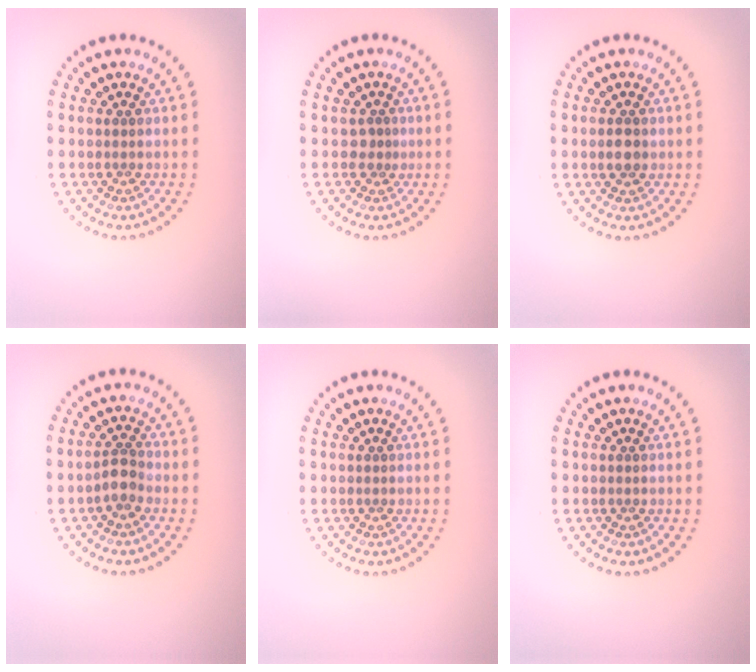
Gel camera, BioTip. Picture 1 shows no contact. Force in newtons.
{"total": 1.0, "press": 0.6, "slide": 0.8}
{"total": 1.7, "press": 1.7, "slide": 0.1}
{"total": 1.9, "press": 1.7, "slide": 0.9}
{"total": 0.0}
{"total": 0.0}